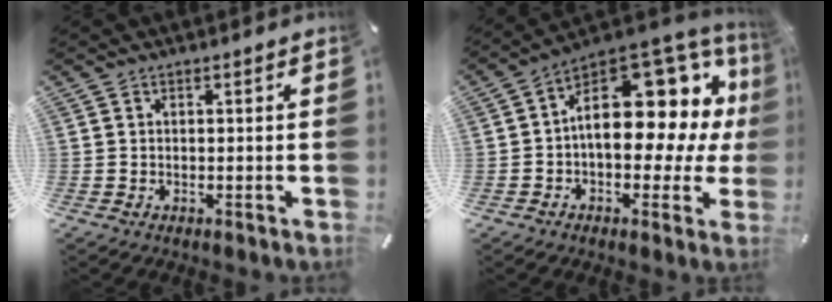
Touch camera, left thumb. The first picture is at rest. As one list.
[{"total": 19.7, "force": [4.8, 11.5, 15.2], "torque": [-0.194, -0.050, 0.086]}]